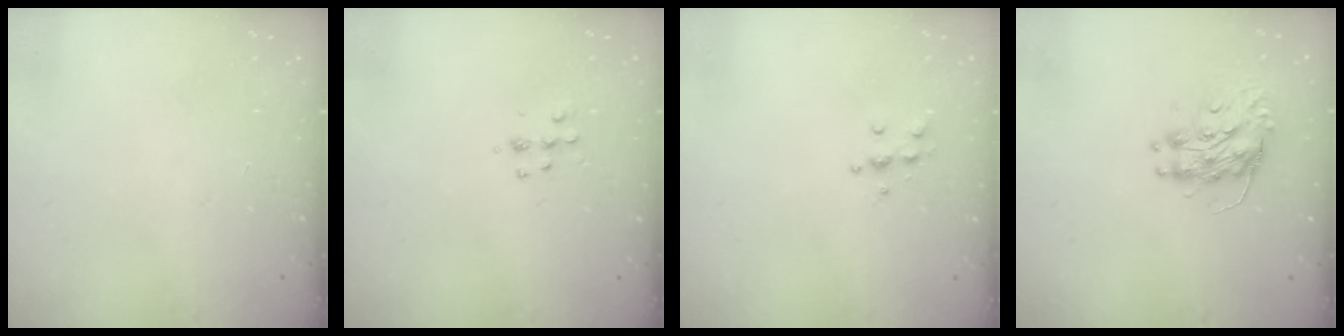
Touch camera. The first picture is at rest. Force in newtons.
{"total": 5.5, "press": 5.5, "slide": 0.4}
{"total": 5.7, "press": 5.7, "slide": 0.9}
{"total": 9.0, "press": 9.0, "slide": 0.3}